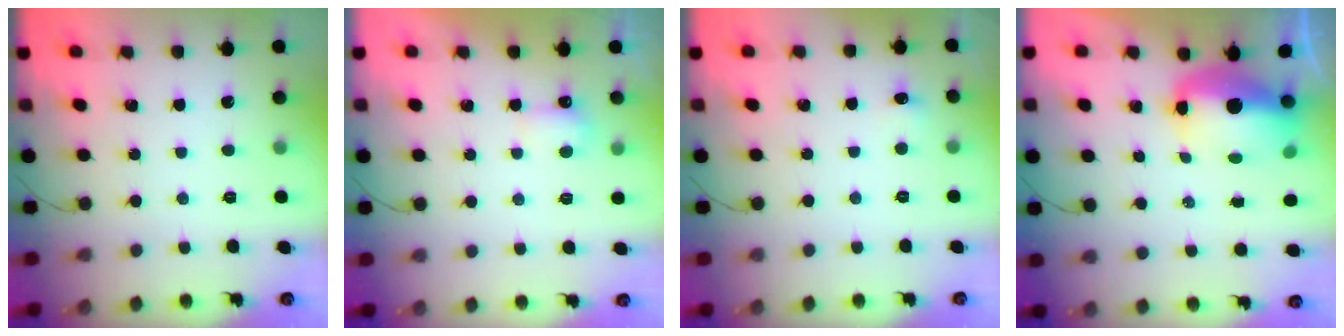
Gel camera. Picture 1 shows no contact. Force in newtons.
{"total": 2.8, "press": 2.7, "slide": 0.6}
{"total": 3.9, "press": 3.7, "slide": 1.1}
{"total": 10.5, "press": 10.2, "slide": 2.5}